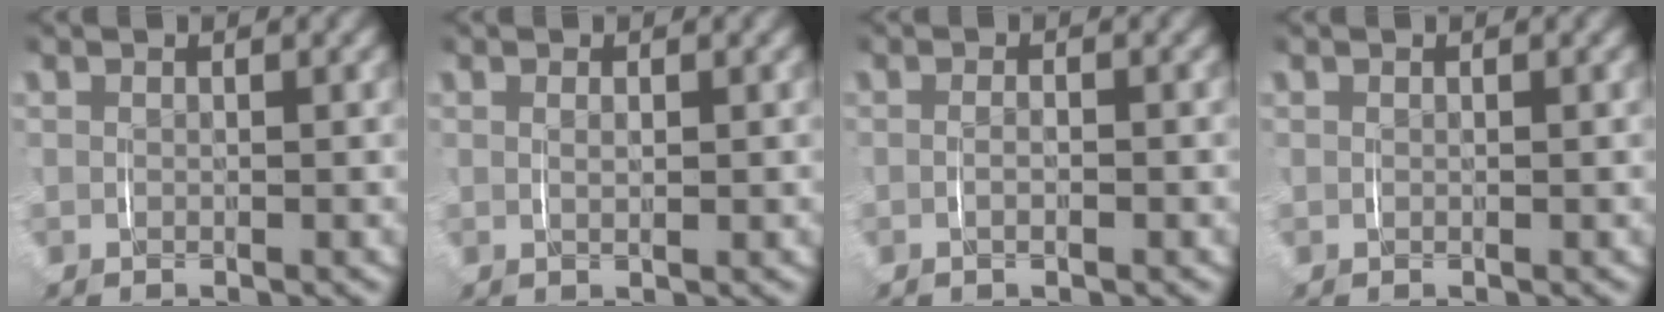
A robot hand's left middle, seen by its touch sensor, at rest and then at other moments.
{"total": 0.8, "force": [0.3, 0.0, 0.8], "torque": [-0.013, -0.003, 0.007]}
{"total": 1.0, "force": [-0.4, 0.2, 0.9], "torque": [-0.019, 0.000, -0.009]}
{"total": 0.0}